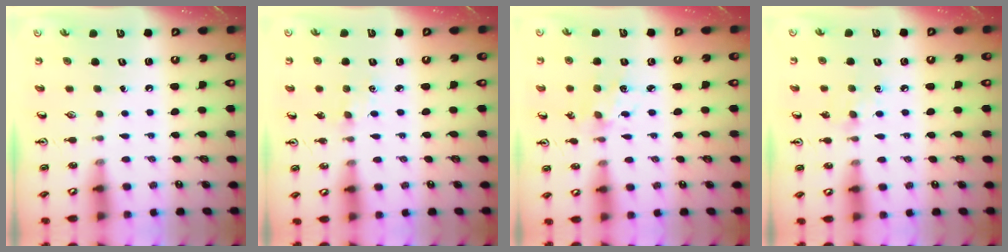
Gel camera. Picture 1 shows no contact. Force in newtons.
{"total": 1.1, "press": 1.1, "slide": 0.3}
{"total": 3.3, "press": 3.2, "slide": 0.3}
{"total": 6.3, "press": 6.2, "slide": 0.8}